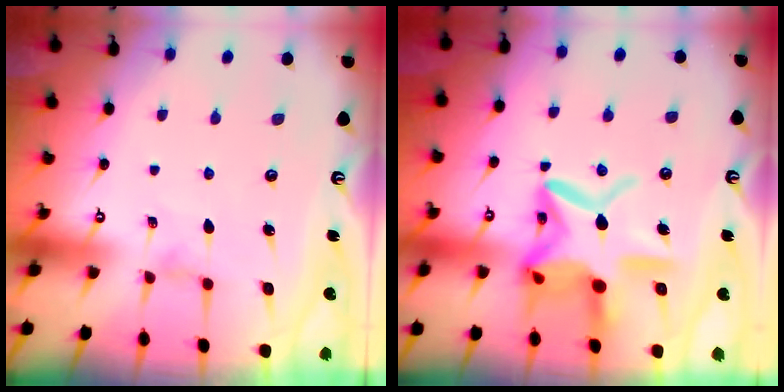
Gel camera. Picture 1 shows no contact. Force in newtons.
{"total": 17.6, "press": 17.6, "slide": 1.3}